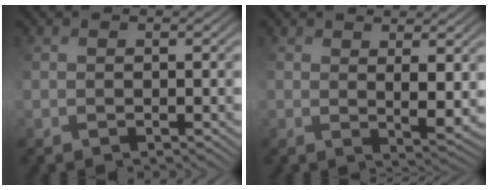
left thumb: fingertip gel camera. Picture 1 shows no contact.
{"total": 4.1, "force": [1.9, 1.3, 3.4], "torque": [-0.071, -0.005, 0.042]}